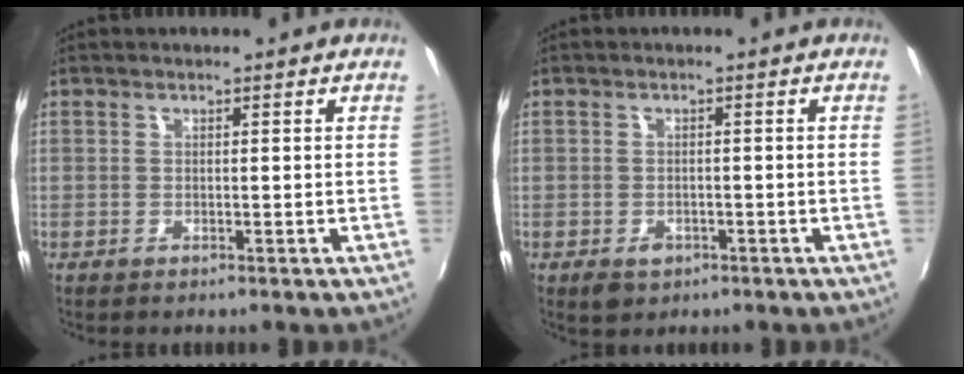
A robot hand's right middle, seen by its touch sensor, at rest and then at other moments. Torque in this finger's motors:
{"motor_torque": [0.44, -0.37, 0.11, 0.04]}